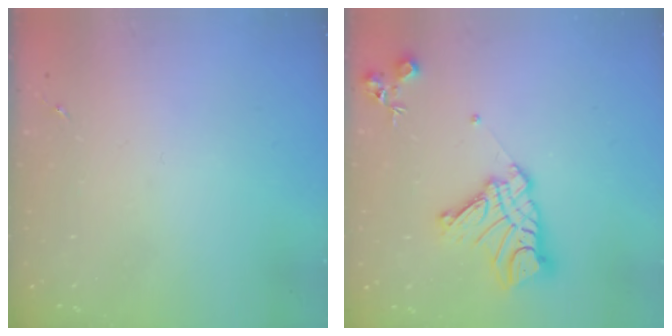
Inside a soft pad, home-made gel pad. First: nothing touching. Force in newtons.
{"total": 16.4, "press": 16.3, "slide": 1.4}